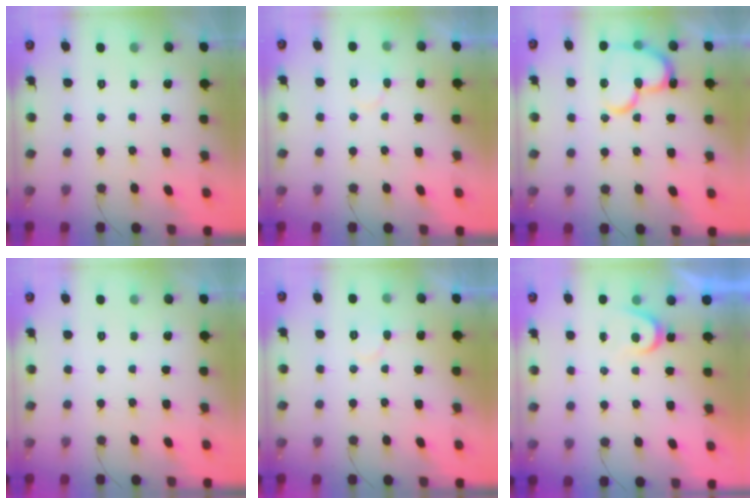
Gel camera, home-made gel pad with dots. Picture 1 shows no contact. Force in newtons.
{"total": 5.6, "press": 5.5, "slide": 0.5}
{"total": 17.1, "press": 17.1, "slide": 1.4}
{"total": 0.0}
{"total": 5.9, "press": 5.9, "slide": 0.7}
{"total": 3.6, "press": 3.5, "slide": 0.3}